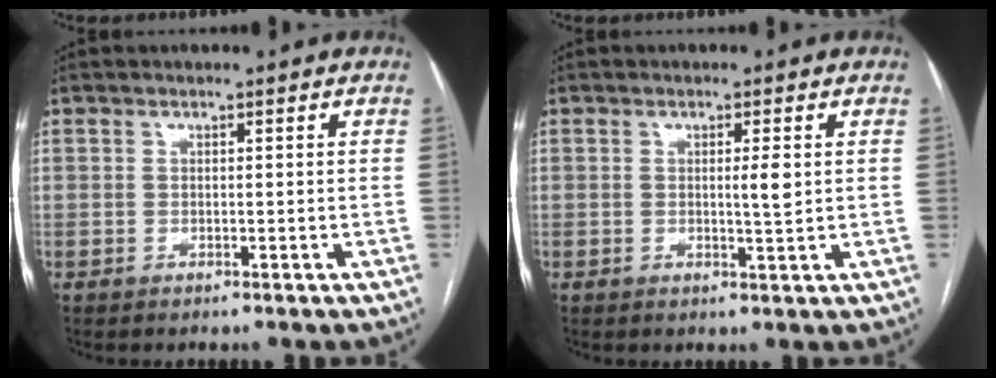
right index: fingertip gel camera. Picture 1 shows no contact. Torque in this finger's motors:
{"motor_torque": [-0.01, 0.09, 0.19, 0.01]}